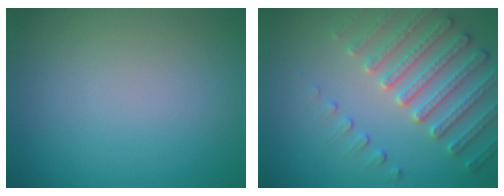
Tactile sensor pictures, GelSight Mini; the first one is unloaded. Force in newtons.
{"total": 4.6, "press": 4.2, "slide": 1.9}